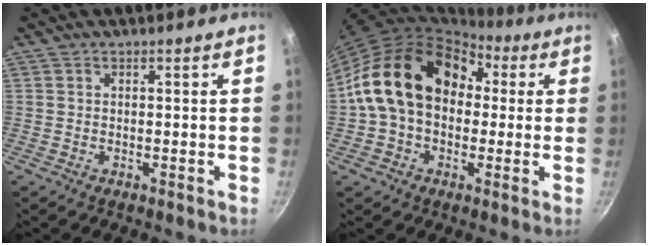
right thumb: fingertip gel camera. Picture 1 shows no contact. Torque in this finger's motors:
{"motor_torque": [2.40, 2.60, 1.48, -1.29, 0.38]}